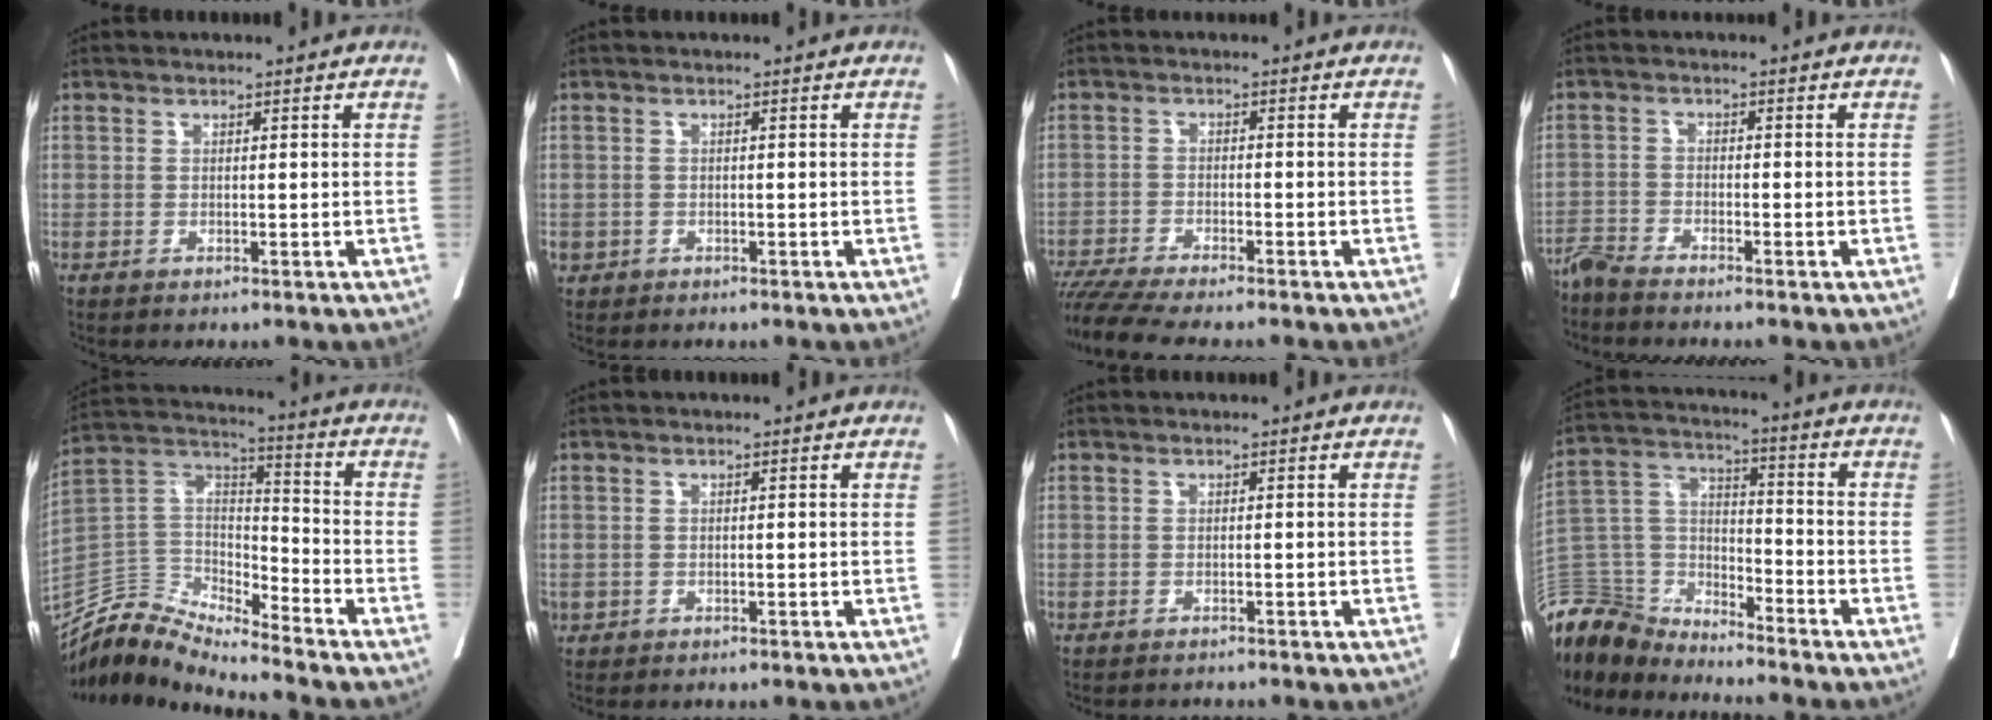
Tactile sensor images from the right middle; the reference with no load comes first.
{"total": 1.3, "force": [-0.5, 1.1, 0.3], "torque": [-0.008, 0.003, -0.005]}
{"total": 10.1, "force": [-8.9, 0.4, 4.8], "torque": [-0.072, -0.016, -0.143]}
{"total": 3.3, "force": [-3.2, -0.5, 0.6], "torque": [-0.010, -0.013, -0.065]}
{"total": 10.4, "force": [-10.4, 0.8, 0.3], "torque": [-0.004, 0.066, -0.203]}
{"total": 0.6, "force": [-0.2, 0.5, 0.1], "torque": [0.000, 0.003, -0.001]}
{"total": 1.1, "force": [-1.0, 0.2, -0.1], "torque": [-0.007, -0.004, -0.016]}
{"total": 14.7, "force": [-14.2, 3.0, 2.2], "torque": [-0.050, 0.028, -0.270]}